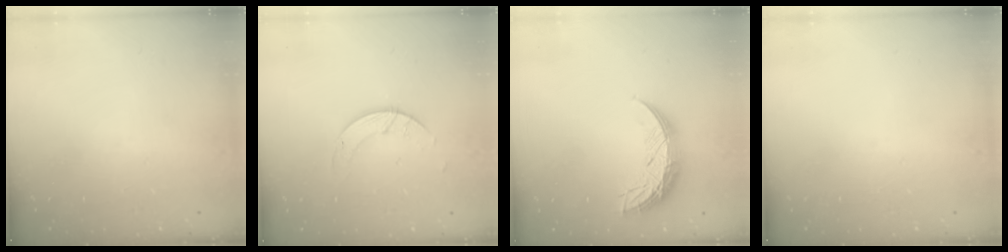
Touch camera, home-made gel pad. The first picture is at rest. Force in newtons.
{"total": 3.6, "press": 3.6, "slide": 0.2}
{"total": 10.5, "press": 10.5, "slide": 0.8}
{"total": 0.0}